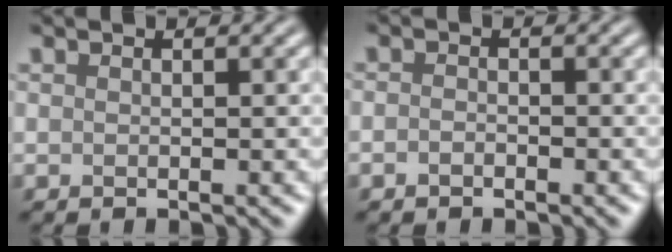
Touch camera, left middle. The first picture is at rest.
{"total": 0.9, "force": [-0.6, 0.5, 0.5], "torque": [-0.009, -0.001, -0.013]}